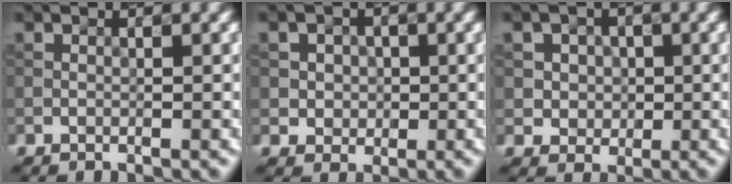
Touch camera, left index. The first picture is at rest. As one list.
[{"total": 2.6, "force": [0.6, 2.4, 1.0], "torque": [-0.002, 0.002, 0.002]}, {"total": 3.3, "force": [0.9, 2.9, 1.2], "torque": [-0.009, 0.004, 0.011]}]